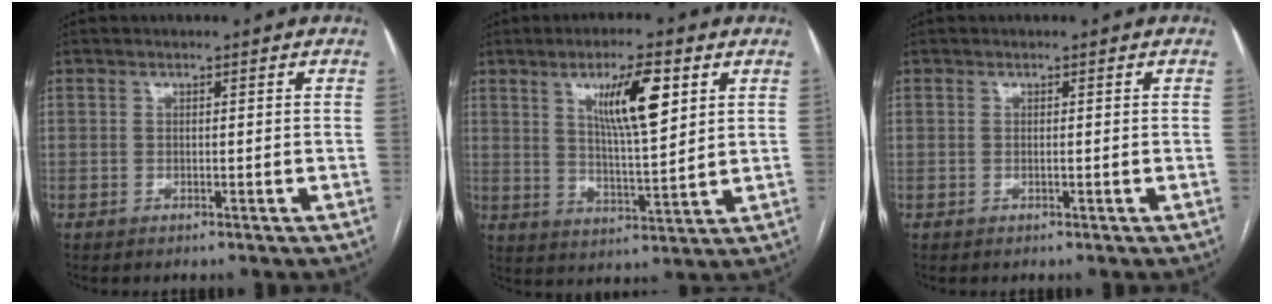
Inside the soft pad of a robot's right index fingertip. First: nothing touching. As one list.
[{"total": 10.1, "force": [4.3, 1.6, 8.9], "torque": [-0.154, 0.000, 0.076]}, {"total": 0.0}]